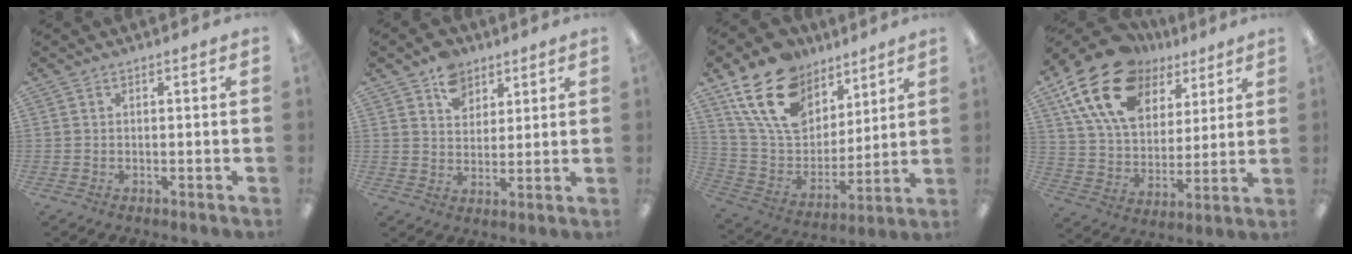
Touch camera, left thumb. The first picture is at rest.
{"total": 8.4, "force": [5.4, 5.9, 2.6], "torque": [-0.036, -0.021, 0.098]}
{"total": 20.2, "force": [12.1, 12.9, 9.8], "torque": [-0.186, -0.048, 0.228]}
{"total": 20.8, "force": [11.5, 13.1, 11.3], "torque": [-0.212, -0.045, 0.211]}